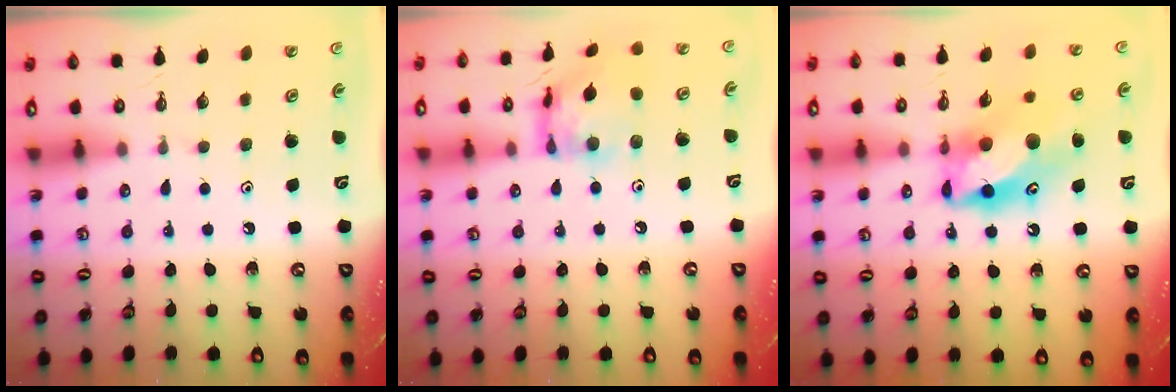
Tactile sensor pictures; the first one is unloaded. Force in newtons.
{"total": 13.0, "press": 13.0, "slide": 1.2}
{"total": 17.3, "press": 17.3, "slide": 0.6}